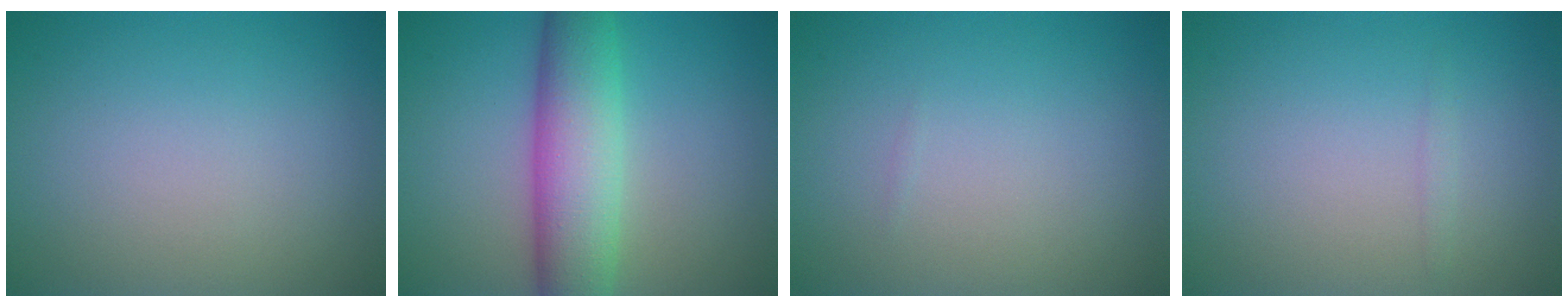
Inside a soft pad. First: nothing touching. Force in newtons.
{"total": 7.5, "press": 7.5, "slide": 0.3}
{"total": 0.0}
{"total": 0.5, "press": 0.5, "slide": 0.0}